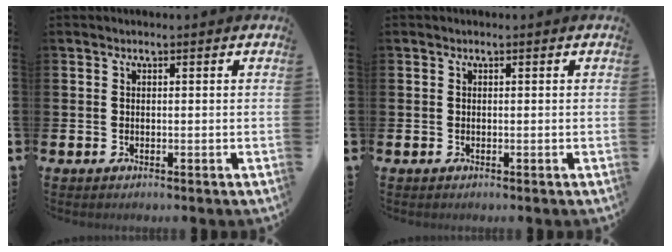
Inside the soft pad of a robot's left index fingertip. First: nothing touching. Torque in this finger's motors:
{"motor_torque": [-0.02, 0.03, -0.02, 0.01]}